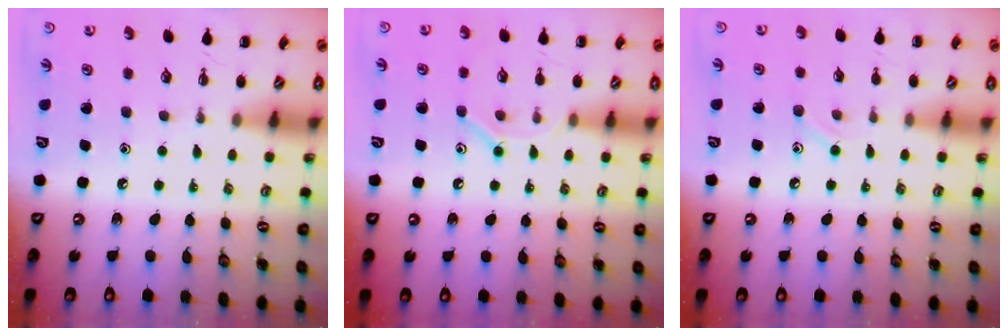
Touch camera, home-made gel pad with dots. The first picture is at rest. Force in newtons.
{"total": 8.4, "press": 8.4, "slide": 0.6}
{"total": 6.4, "press": 6.1, "slide": 2.0}